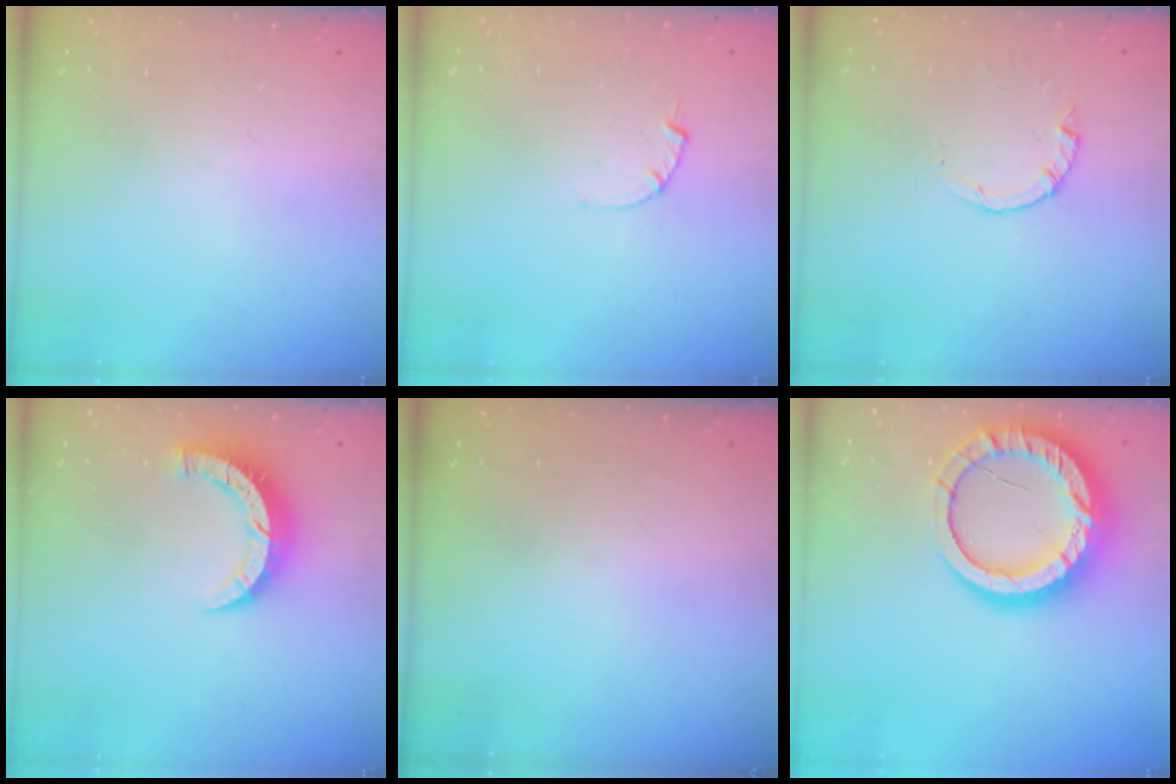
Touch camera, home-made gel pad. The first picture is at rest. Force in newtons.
{"total": 2.5, "press": 2.5, "slide": 0.3}
{"total": 0.9, "press": 0.8, "slide": 0.2}
{"total": 8.0, "press": 7.9, "slide": 0.6}
{"total": 0.0}
{"total": 19.6, "press": 19.5, "slide": 1.8}